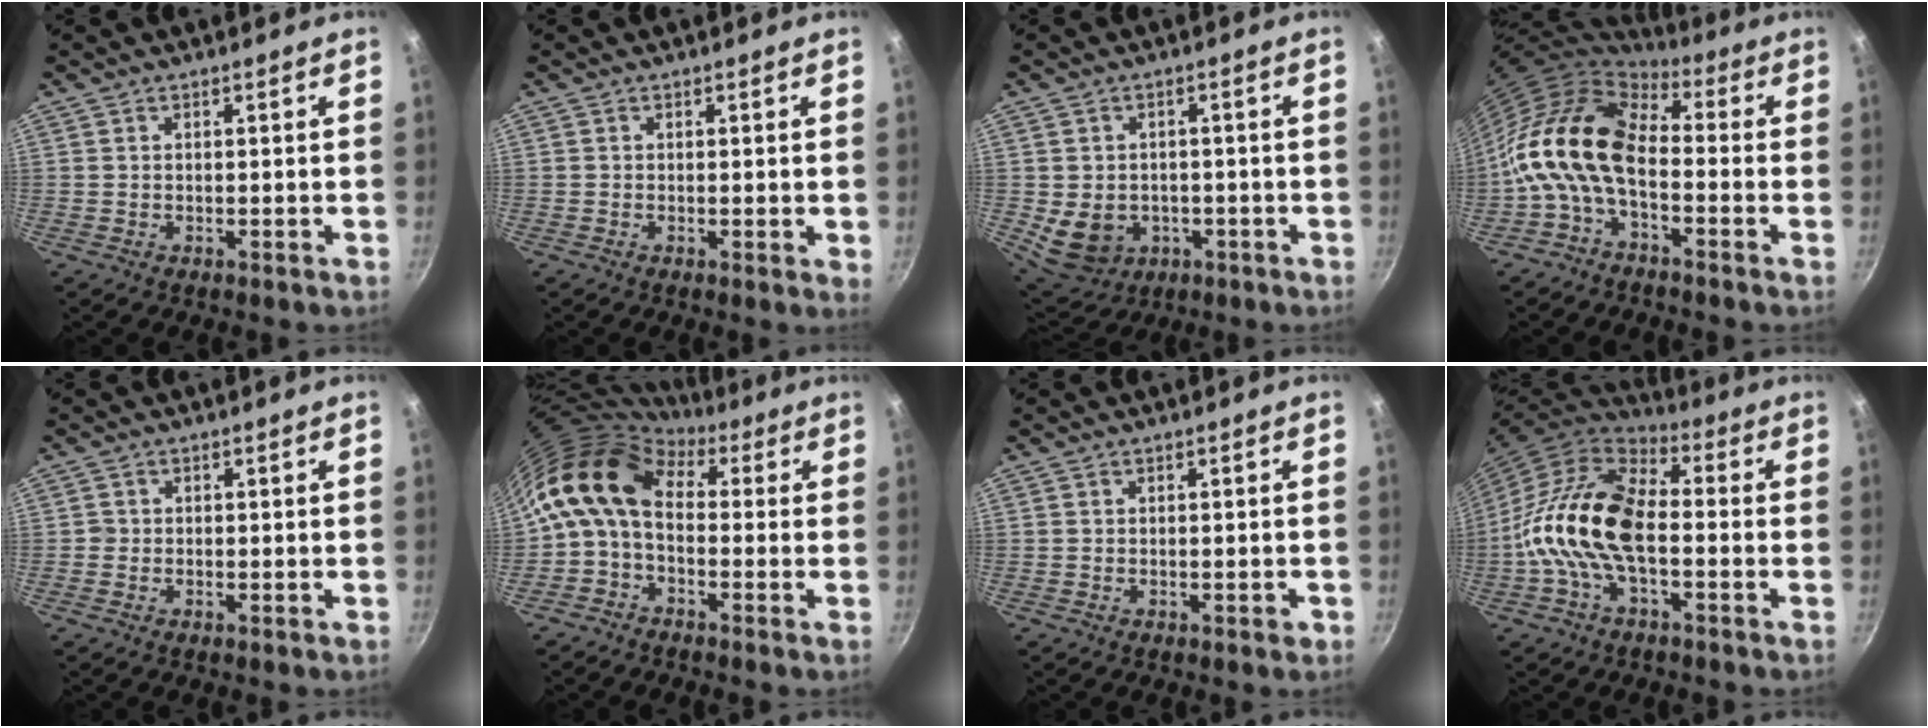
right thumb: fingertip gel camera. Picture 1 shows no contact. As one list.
[{"total": 1.3, "force": [0.0, 0.4, 1.2], "torque": [-0.018, -0.004, -0.002]}, {"total": 9.2, "force": [-2.1, 7.4, 5.0], "torque": [-0.070, 0.003, -0.014]}, {"total": 13.7, "force": [-2.6, 7.9, 10.9], "torque": [-0.191, 0.034, -0.068]}, {"total": 0.6, "force": [-0.2, 0.6, -0.1], "torque": [0.004, 0.004, -0.008]}, {"total": 10.9, "force": [1.1, 7.2, 8.2], "torque": [-0.142, 0.026, -0.004]}, {"total": 1.3, "force": [-0.6, 0.5, 1.1], "torque": [-0.014, 0.003, -0.008]}, {"total": 16.2, "force": [-2.7, 8.8, 13.3], "torque": [-0.241, 0.036, -0.067]}]